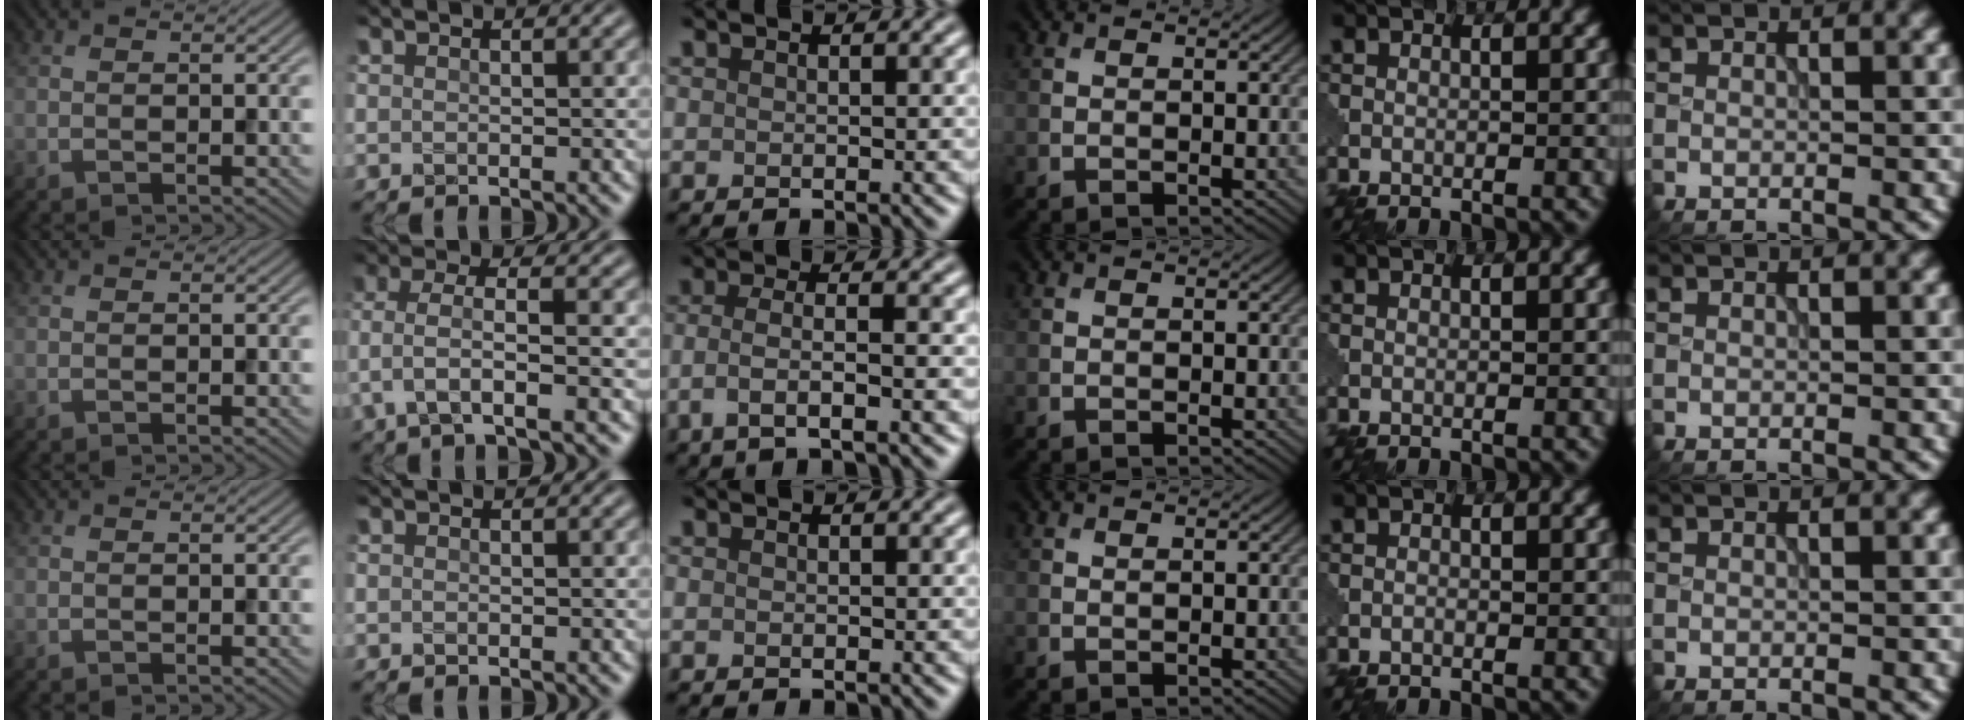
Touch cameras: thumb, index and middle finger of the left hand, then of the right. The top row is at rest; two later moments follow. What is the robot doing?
{"motion": "extract", "object": "pin"}